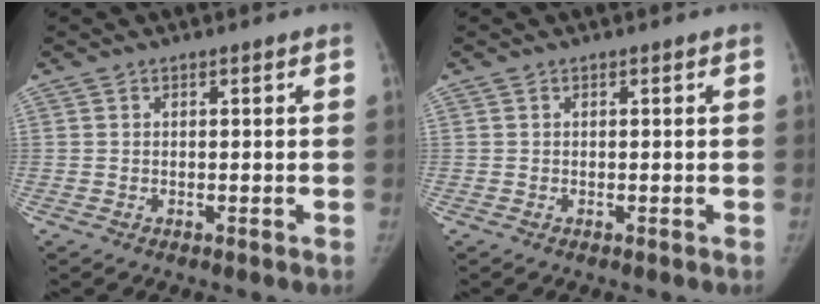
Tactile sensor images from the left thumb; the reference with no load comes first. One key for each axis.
{"total": 0.0}